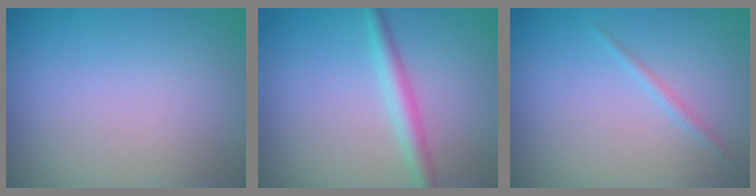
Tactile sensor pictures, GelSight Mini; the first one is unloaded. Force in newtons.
{"total": 2.4, "press": 2.4, "slide": 0.1}
{"total": 0.8, "press": 0.8, "slide": 0.1}